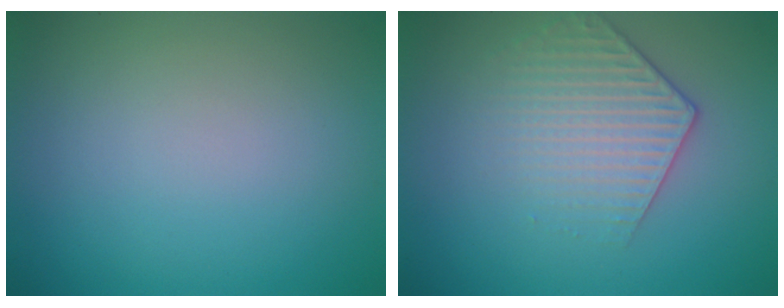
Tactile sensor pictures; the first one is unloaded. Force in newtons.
{"total": 3.2, "press": 2.9, "slide": 1.2}